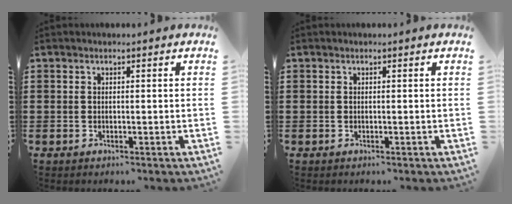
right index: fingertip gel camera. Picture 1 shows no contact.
{"total": 0.0}